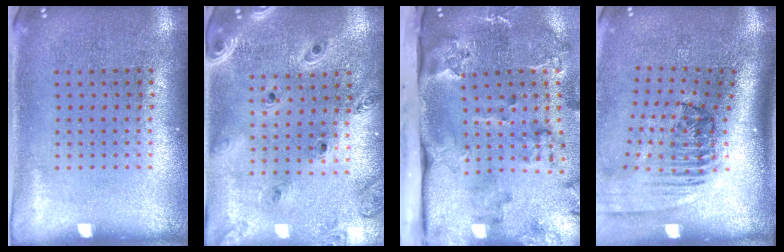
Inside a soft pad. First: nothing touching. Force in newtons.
{"total": 1.3, "press": 1.3, "slide": 0.2}
{"total": 3.9, "press": 2.7, "slide": 2.8}
{"total": 2.4, "press": 1.7, "slide": 1.7}